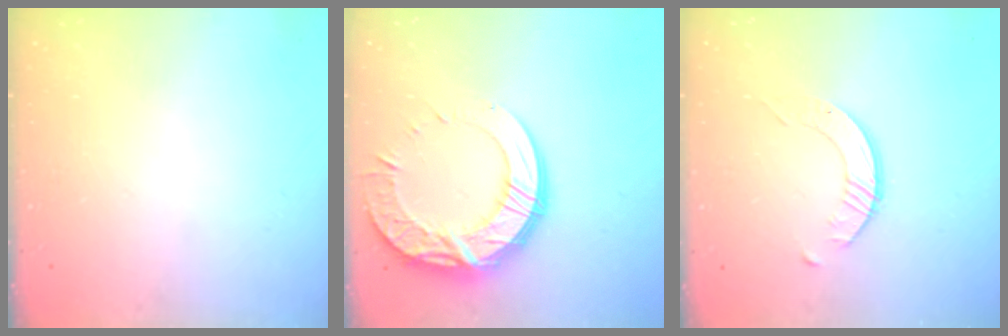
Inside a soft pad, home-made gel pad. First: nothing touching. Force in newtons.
{"total": 18.7, "press": 18.7, "slide": 1.4}
{"total": 1.6, "press": 1.6, "slide": 0.2}